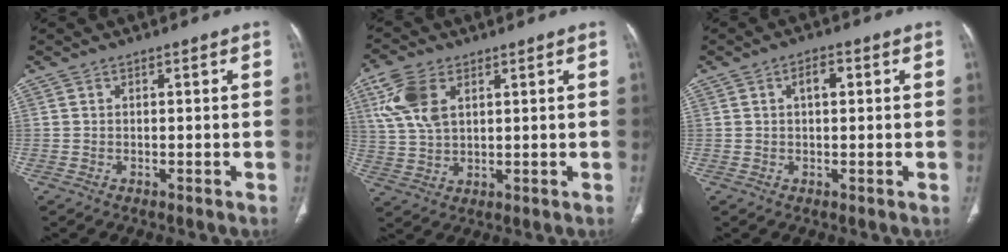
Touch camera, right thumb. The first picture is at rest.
{"total": 9.4, "force": [3.8, 5.3, 6.7], "torque": [-0.149, -0.001, 0.079]}
{"total": 3.0, "force": [0.8, 1.5, 2.5], "torque": [-0.041, 0.007, 0.012]}